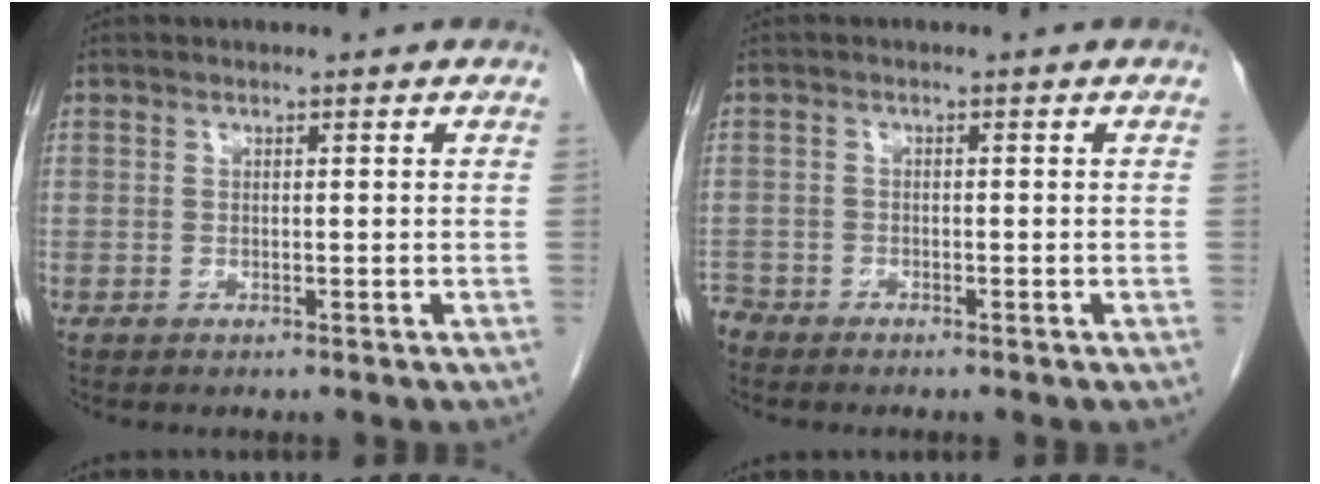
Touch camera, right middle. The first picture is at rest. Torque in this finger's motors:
{"motor_torque": [-0.12, -0.09, 0.01, -0.01]}